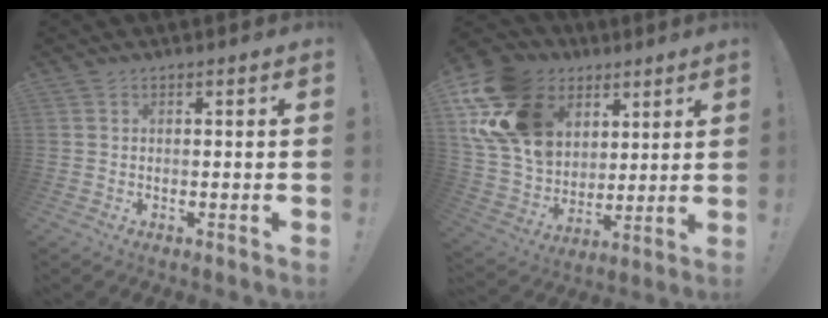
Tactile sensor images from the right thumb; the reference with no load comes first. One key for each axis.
{"total": 21.4, "fx": 9.1, "fy": 15.7, "fz": 11.3, "tx": -0.212, "ty": -0.041, "tz": 0.191}